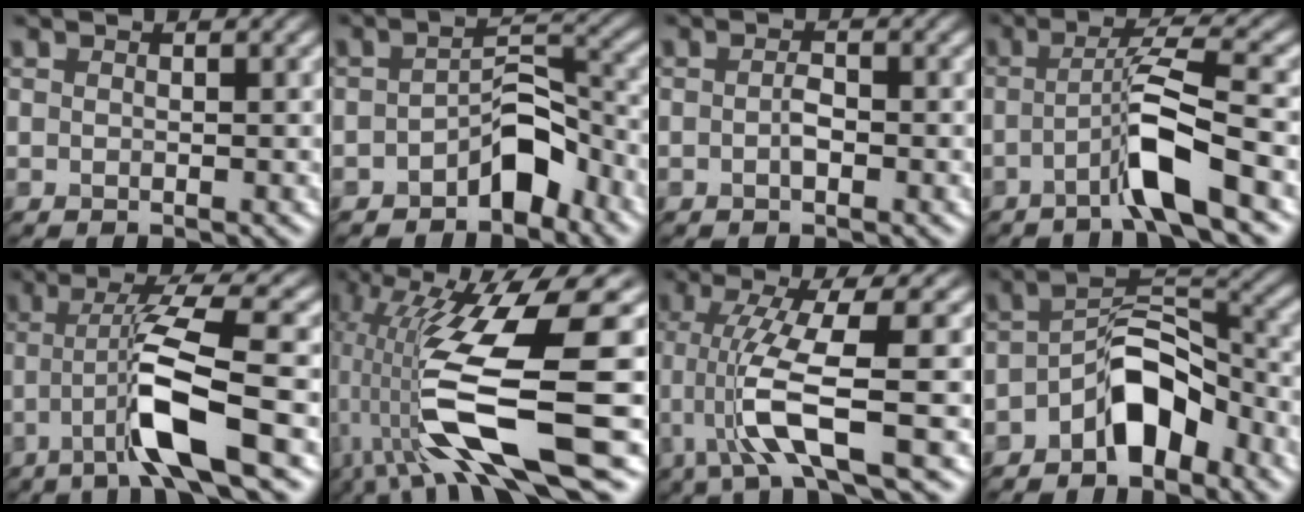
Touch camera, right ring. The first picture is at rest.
{"total": 4.0, "force": [-3.0, 1.2, 2.3], "torque": [-0.038, 0.022, -0.041]}
{"total": 0.6, "force": [-0.4, -0.4, 0.3], "torque": [-0.017, 0.007, 0.003]}
{"total": 5.0, "force": [-2.7, -0.4, 4.2], "torque": [-0.082, 0.023, -0.044]}
{"total": 6.4, "force": [-2.6, 0.0, 5.8], "torque": [-0.120, 0.019, -0.037]}
{"total": 12.5, "force": [-1.1, 2.6, 12.2], "torque": [-0.237, 0.000, 0.003]}
{"total": 6.9, "force": [-1.5, 0.5, 6.7], "torque": [-0.138, 0.009, -0.015]}
{"total": 5.6, "force": [-4.0, 2.1, 3.4], "torque": [-0.059, 0.020, -0.066]}